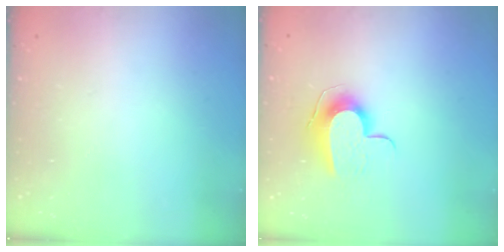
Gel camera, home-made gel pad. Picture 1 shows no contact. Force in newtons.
{"total": 10.1, "press": 10.1, "slide": 0.5}